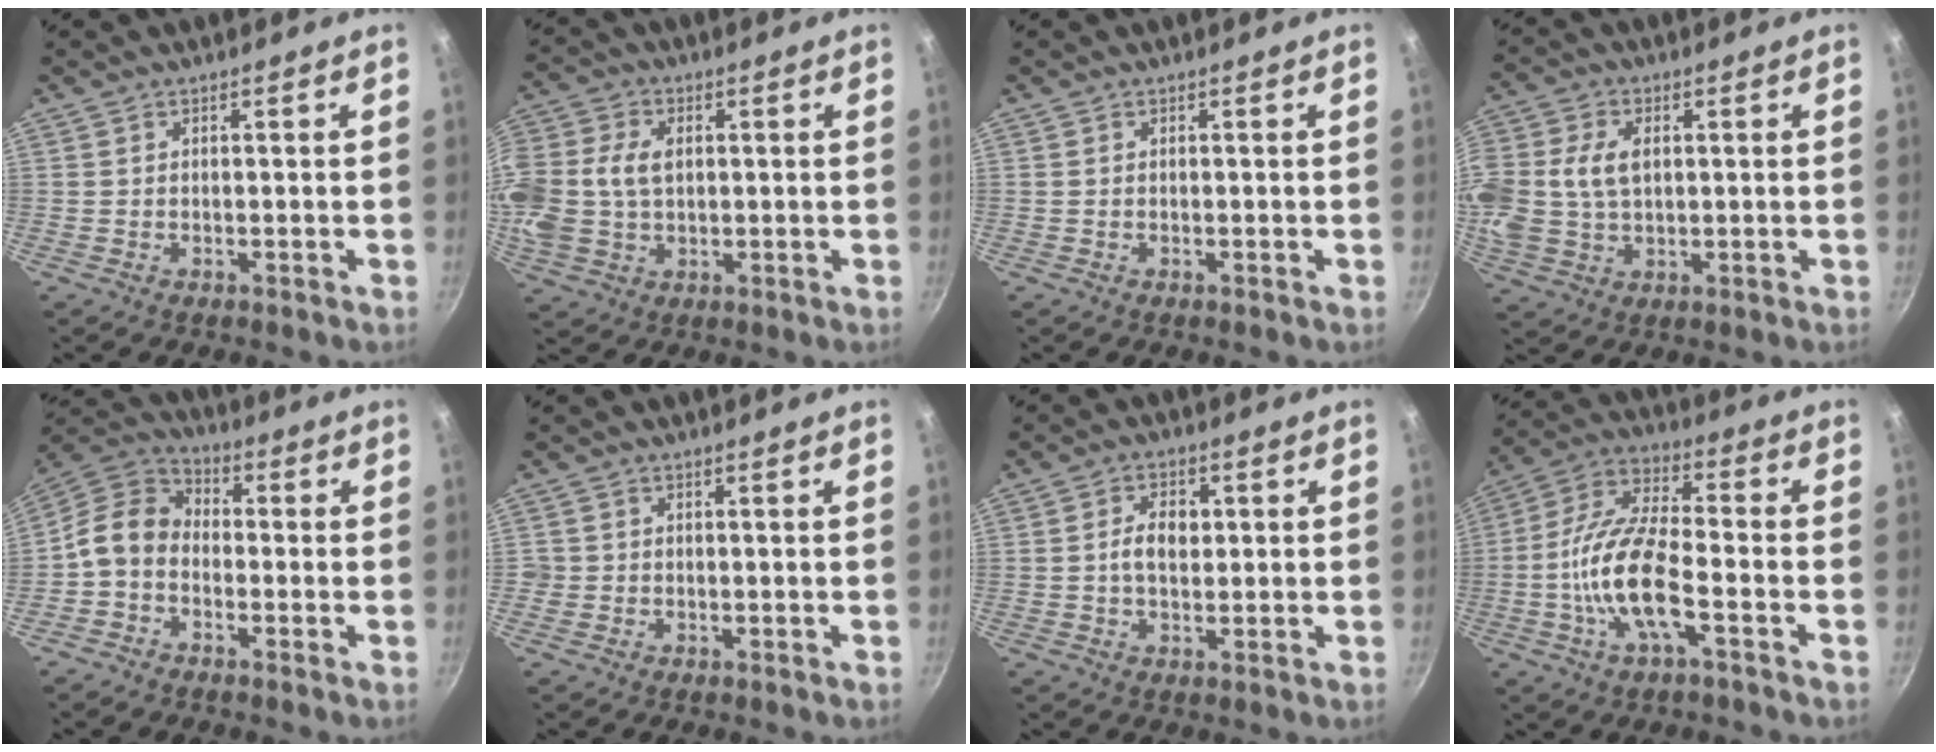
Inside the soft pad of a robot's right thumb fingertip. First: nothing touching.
{"total": 17.7, "force": [1.6, 13.0, 11.9], "torque": [-0.313, 0.021, 0.042]}
{"total": 0.0}
{"total": 15.8, "force": [1.9, 11.2, 11.0], "torque": [-0.278, 0.009, 0.044]}
{"total": 9.1, "force": [-2.1, 7.1, 5.4], "torque": [-0.094, 0.038, -0.058]}
{"total": 1.6, "force": [-0.3, 1.6, 0.1], "torque": [0.009, 0.007, -0.007]}
{"total": 5.4, "force": [0.5, 3.5, 4.1], "torque": [-0.062, 0.006, 0.004]}
{"total": 14.7, "force": [-3.9, 5.3, 13.1], "torque": [-0.269, 0.035, -0.075]}